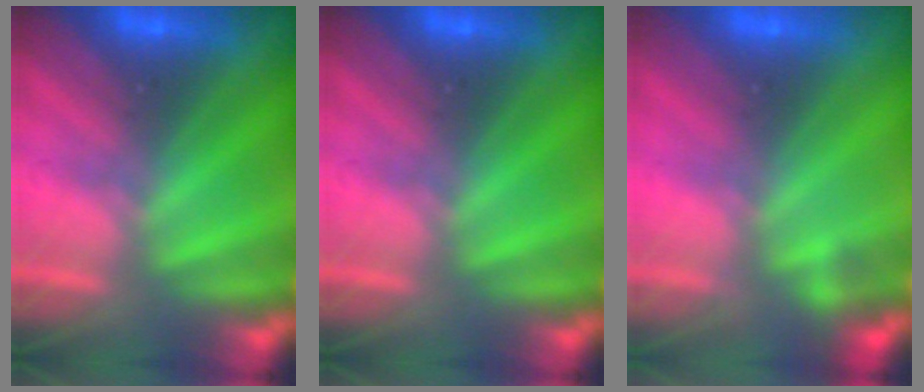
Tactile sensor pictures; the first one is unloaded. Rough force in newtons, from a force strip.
{"total": 0.0}
{"total": 2.2}